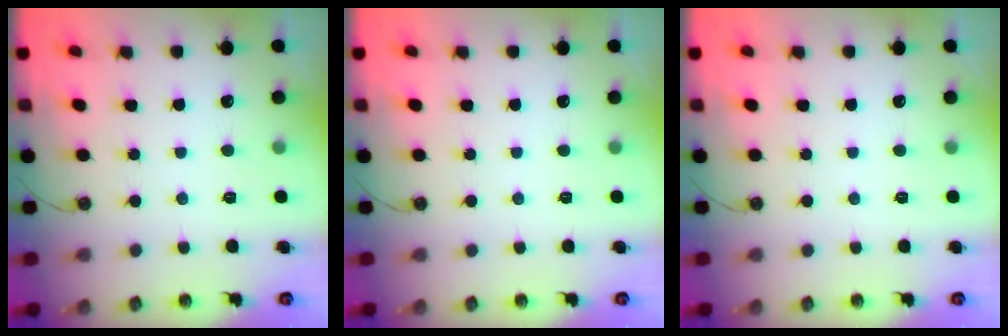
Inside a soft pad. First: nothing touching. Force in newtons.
{"total": 0.0}
{"total": 0.0}